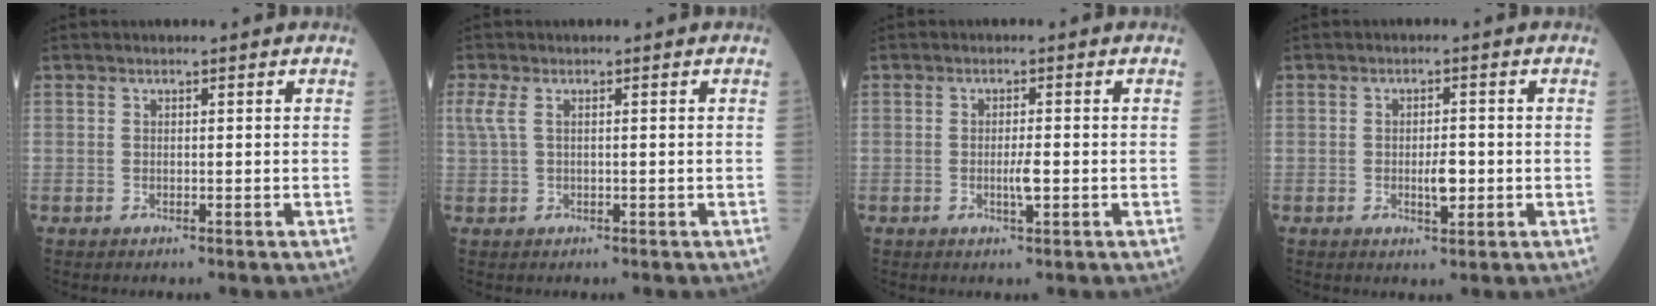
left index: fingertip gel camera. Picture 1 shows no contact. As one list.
[{"total": 2.4, "force": [0.7, 0.8, 2.1], "torque": [-0.065, 0.016, 0.022]}, {"total": 2.1, "force": [-0.7, 0.2, 2.0], "torque": [-0.037, -0.005, -0.013]}, {"total": 3.0, "force": [-0.8, 1.0, 2.7], "torque": [-0.045, -0.003, -0.012]}]